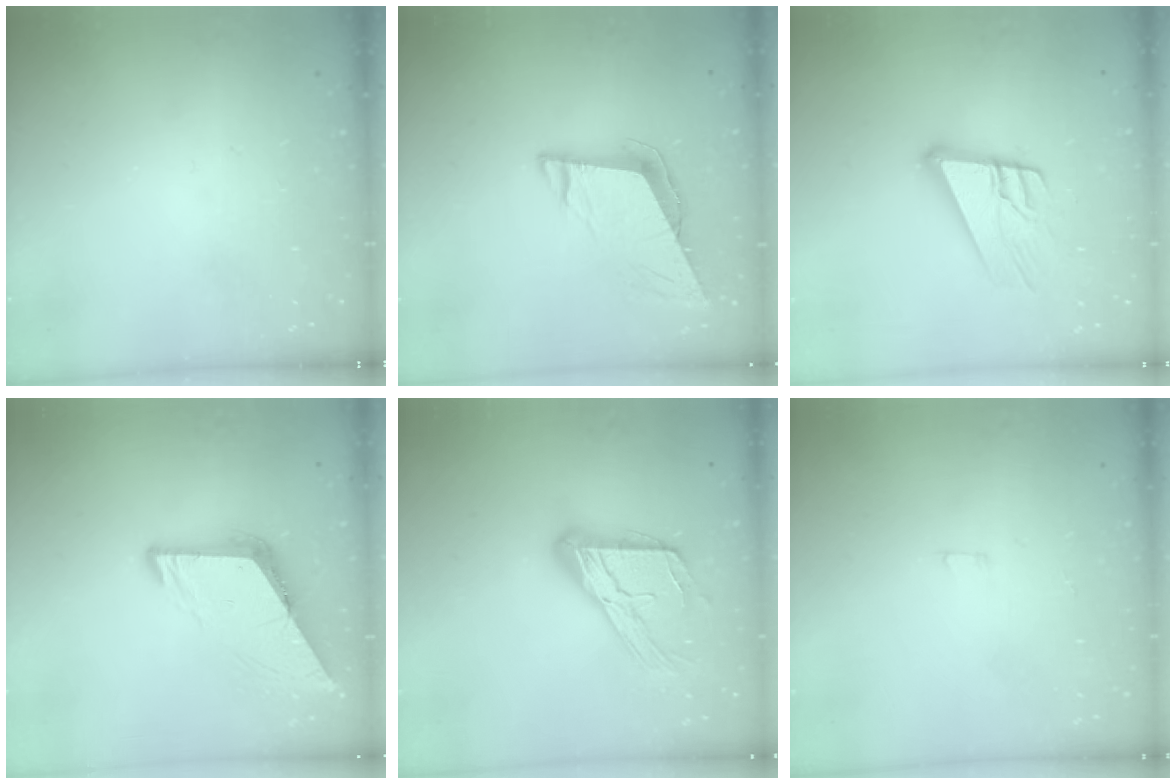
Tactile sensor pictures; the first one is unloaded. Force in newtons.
{"total": 9.2, "press": 8.9, "slide": 2.2}
{"total": 14.1, "press": 13.9, "slide": 2.4}
{"total": 8.2, "press": 8.2, "slide": 0.6}
{"total": 17.1, "press": 17.0, "slide": 1.6}
{"total": 1.8, "press": 1.8, "slide": 0.1}